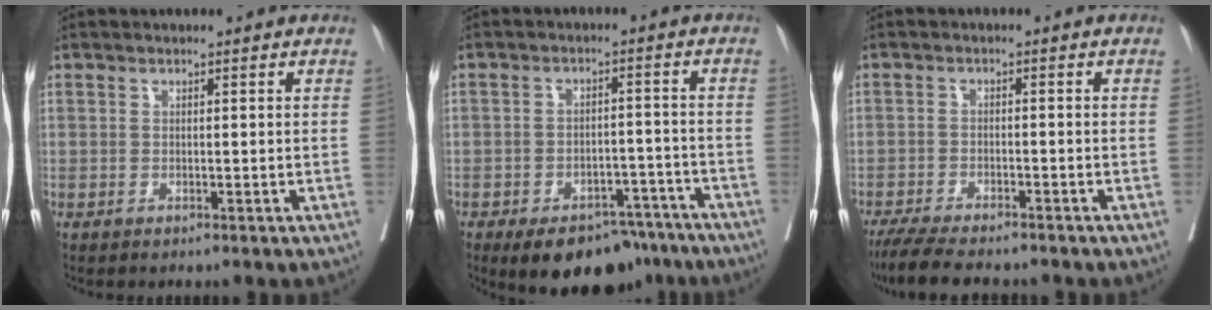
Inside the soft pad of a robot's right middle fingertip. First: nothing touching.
{"total": 11.6, "force": [-8.7, 5.8, 5.0], "torque": [-0.046, 0.020, -0.124]}
{"total": 9.2, "force": [-8.0, 1.3, 4.4], "torque": [-0.067, -0.020, -0.128]}